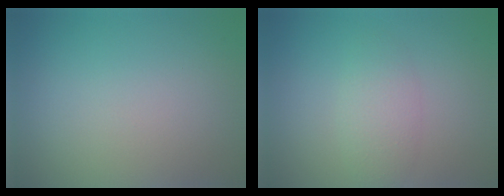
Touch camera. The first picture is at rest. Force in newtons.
{"total": 2.5, "press": 2.5, "slide": 0.2}